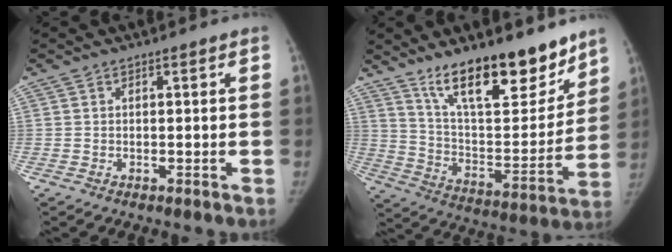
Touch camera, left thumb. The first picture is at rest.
{"total": 22.0, "force": [15.8, 7.4, 13.5], "torque": [-0.160, -0.096, 0.263]}